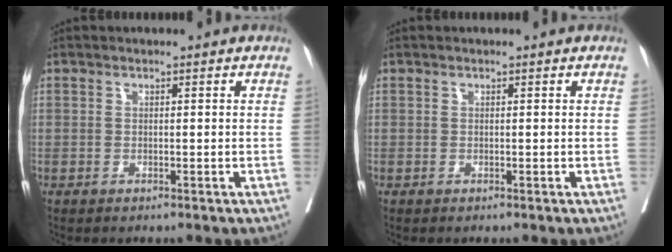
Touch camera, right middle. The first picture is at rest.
{"total": 0.0}